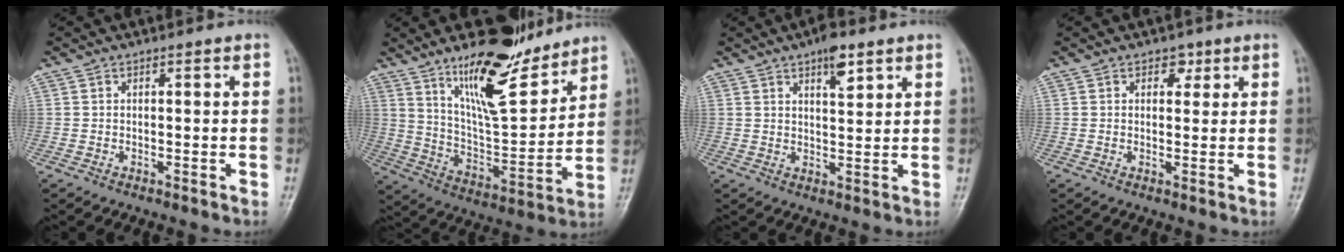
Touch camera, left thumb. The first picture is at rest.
{"total": 17.9, "force": [12.7, 5.5, 11.3], "torque": [-0.146, -0.088, 0.224]}
{"total": 5.6, "force": [3.4, 2.1, 4.0], "torque": [-0.048, -0.015, 0.050]}
{"total": 2.4, "force": [1.3, 1.7, 1.0], "torque": [0.006, -0.004, 0.013]}